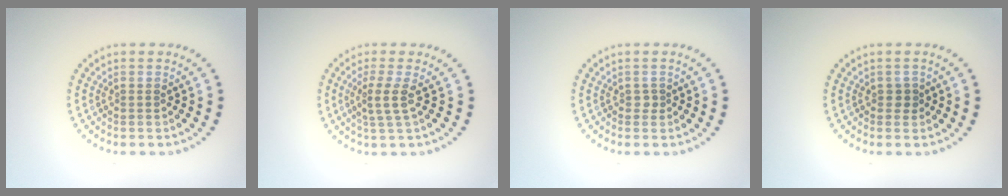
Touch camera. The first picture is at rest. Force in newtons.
{"total": 2.2, "press": 1.7, "slide": 1.4}
{"total": 0.6, "press": 0.5, "slide": 0.3}
{"total": 0.9, "press": 0.8, "slide": 0.5}